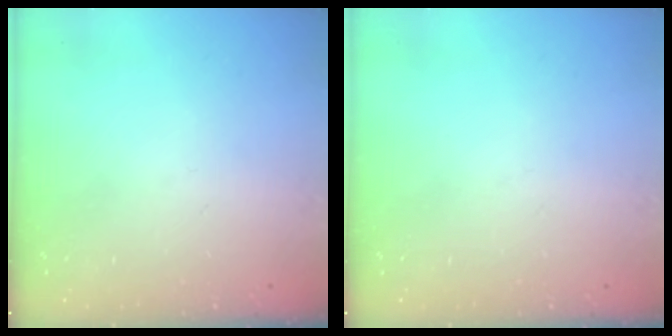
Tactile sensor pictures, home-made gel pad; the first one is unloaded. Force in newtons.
{"total": 0.0}